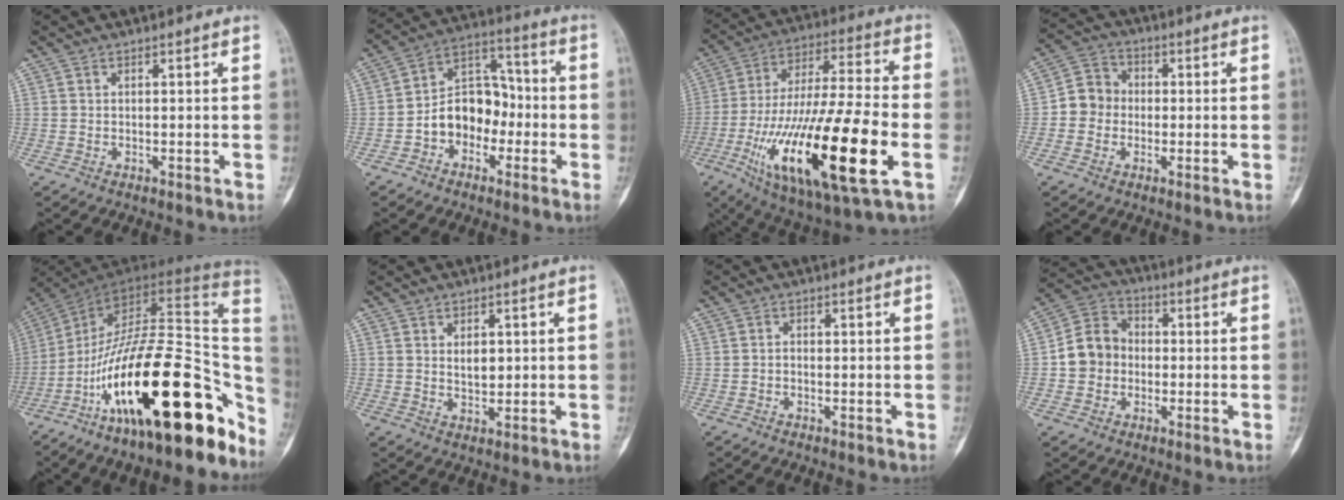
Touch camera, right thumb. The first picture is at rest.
{"total": 11.7, "force": [-3.2, 8.7, 7.1], "torque": [-0.077, 0.054, -0.065]}
{"total": 29.9, "force": [-9.2, 7.6, 27.4], "torque": [-0.536, -0.007, -0.149]}
{"total": 6.8, "force": [-0.7, 6.2, 2.6], "torque": [-0.017, 0.021, -0.028]}
{"total": 31.9, "force": [-15.1, 11.5, 25.7], "torque": [-0.311, 0.087, -0.241]}
{"total": 3.3, "force": [0.8, 2.2, 2.4], "torque": [-0.019, -0.007, 0.015]}
{"total": 1.0, "force": [-0.4, 0.8, 0.4], "torque": [0.003, 0.004, -0.010]}
{"total": 9.0, "force": [-0.9, 8.0, 4.1], "torque": [-0.051, 0.031, -0.031]}